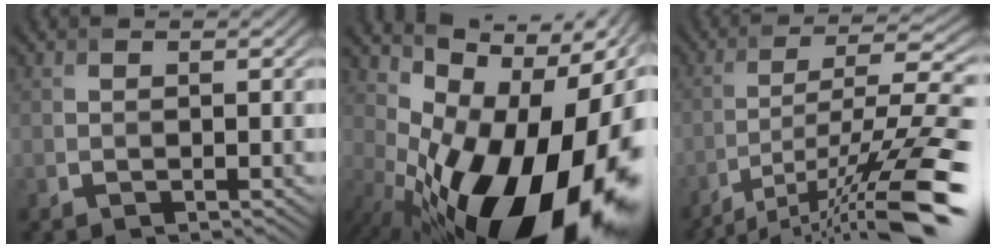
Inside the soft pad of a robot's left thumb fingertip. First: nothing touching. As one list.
[{"total": 19.9, "force": [-4.9, 11.0, 15.8], "torque": [-0.232, -0.025, -0.068]}, {"total": 15.1, "force": [-9.1, 3.5, 11.5], "torque": [-0.205, 0.003, -0.151]}]